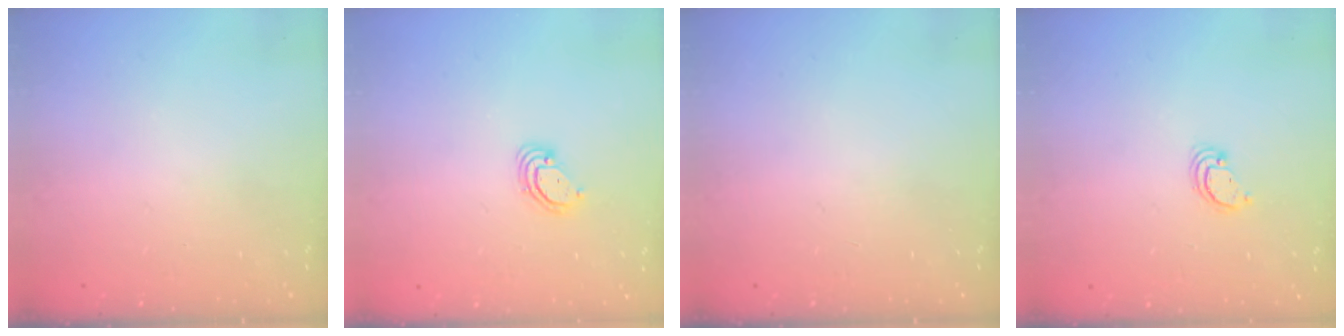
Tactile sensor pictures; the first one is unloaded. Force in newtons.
{"total": 3.2, "press": 3.2, "slide": 0.2}
{"total": 0.0}
{"total": 2.6, "press": 2.6, "slide": 0.2}